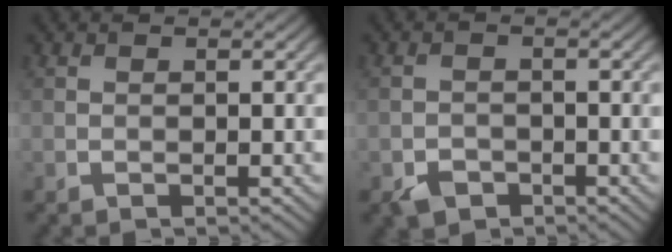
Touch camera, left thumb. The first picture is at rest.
{"total": 2.4, "force": [-1.7, 1.5, 0.8], "torque": [-0.013, -0.004, -0.035]}